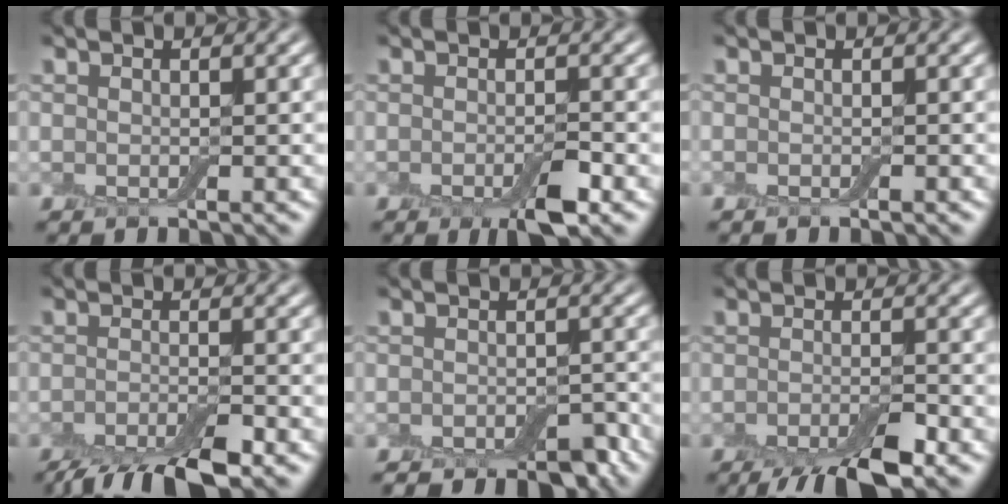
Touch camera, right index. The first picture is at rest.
{"total": 3.2, "force": [-1.8, 0.9, 2.5], "torque": [-0.042, -0.009, -0.029]}
{"total": 0.7, "force": [-0.6, 0.1, 0.3], "torque": [-0.006, -0.005, -0.010]}
{"total": 5.9, "force": [-4.6, 1.3, 3.5], "torque": [-0.058, -0.011, -0.082]}
{"total": 4.7, "force": [-3.8, 2.0, 1.8], "torque": [-0.018, -0.006, -0.059]}
{"total": 5.5, "force": [-4.0, 1.1, 3.5], "torque": [-0.059, -0.008, -0.070]}